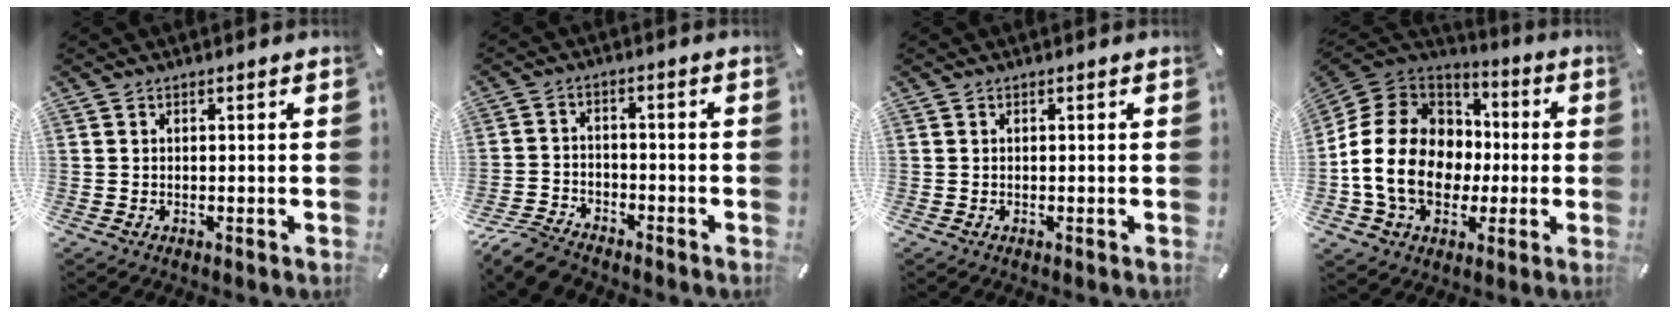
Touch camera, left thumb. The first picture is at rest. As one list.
[{"total": 6.7, "force": [-5.9, 2.6, 2.0], "torque": [-0.048, 0.026, -0.116]}, {"total": 0.0}, {"total": 18.6, "force": [-3.6, 15.2, 10.2], "torque": [-0.222, 0.025, -0.059]}]